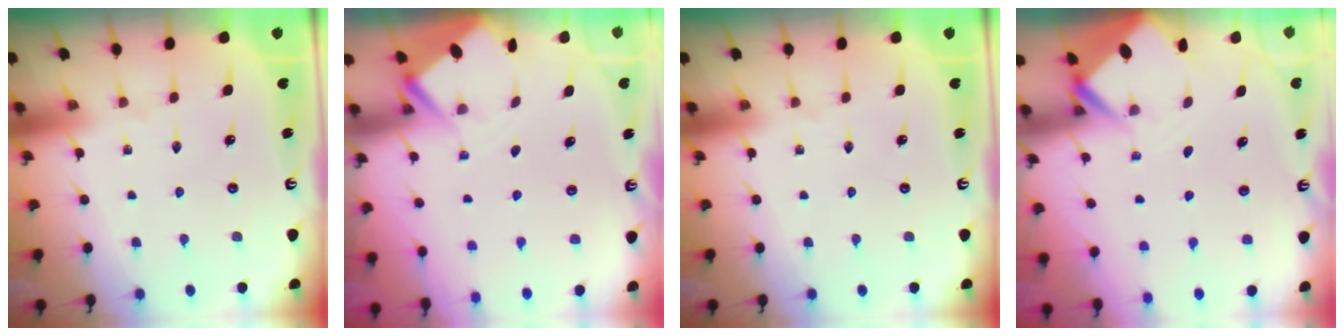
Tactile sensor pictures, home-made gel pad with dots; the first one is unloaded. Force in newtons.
{"total": 2.8, "press": 2.8, "slide": 0.4}
{"total": 0.0}
{"total": 3.6, "press": 3.6, "slide": 0.2}